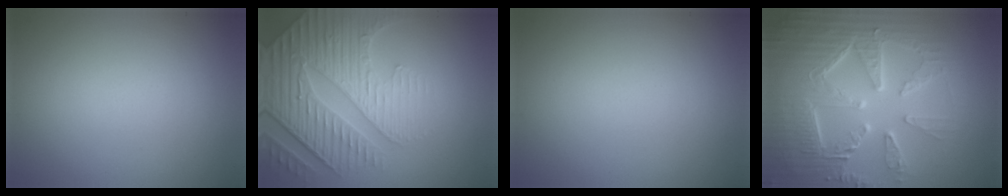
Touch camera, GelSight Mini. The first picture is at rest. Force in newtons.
{"total": 7.4, "press": 5.6, "slide": 4.8}
{"total": 0.0}
{"total": 8.6, "press": 6.4, "slide": 5.8}